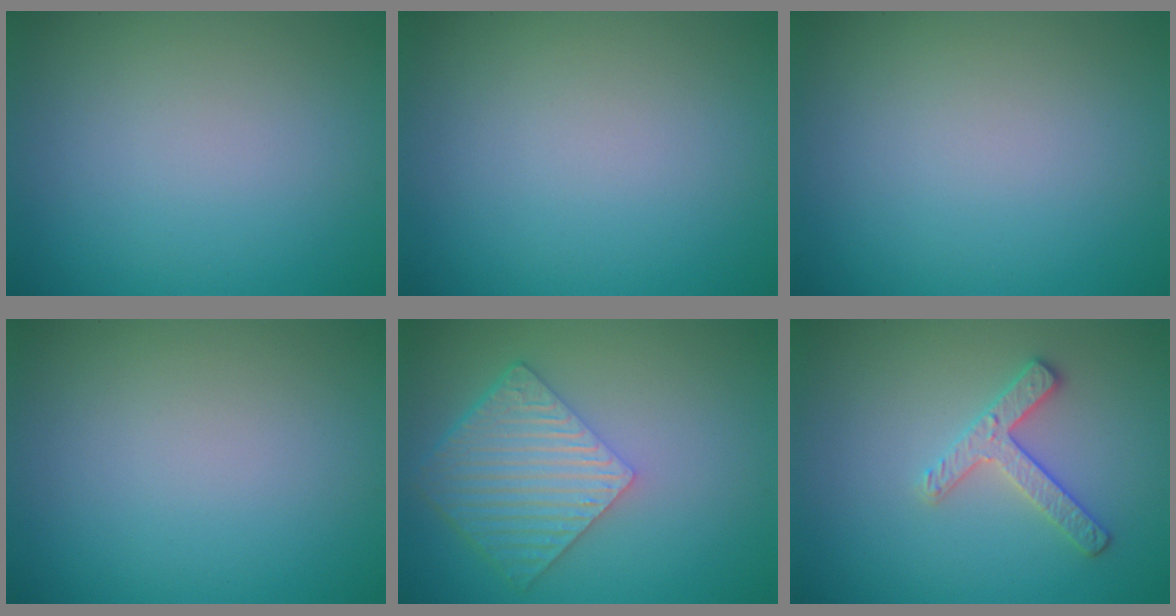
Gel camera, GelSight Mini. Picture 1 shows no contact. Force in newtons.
{"total": 0.0}
{"total": 0.0}
{"total": 0.0}
{"total": 6.1, "press": 4.5, "slide": 4.1}
{"total": 2.5, "press": 2.4, "slide": 0.8}